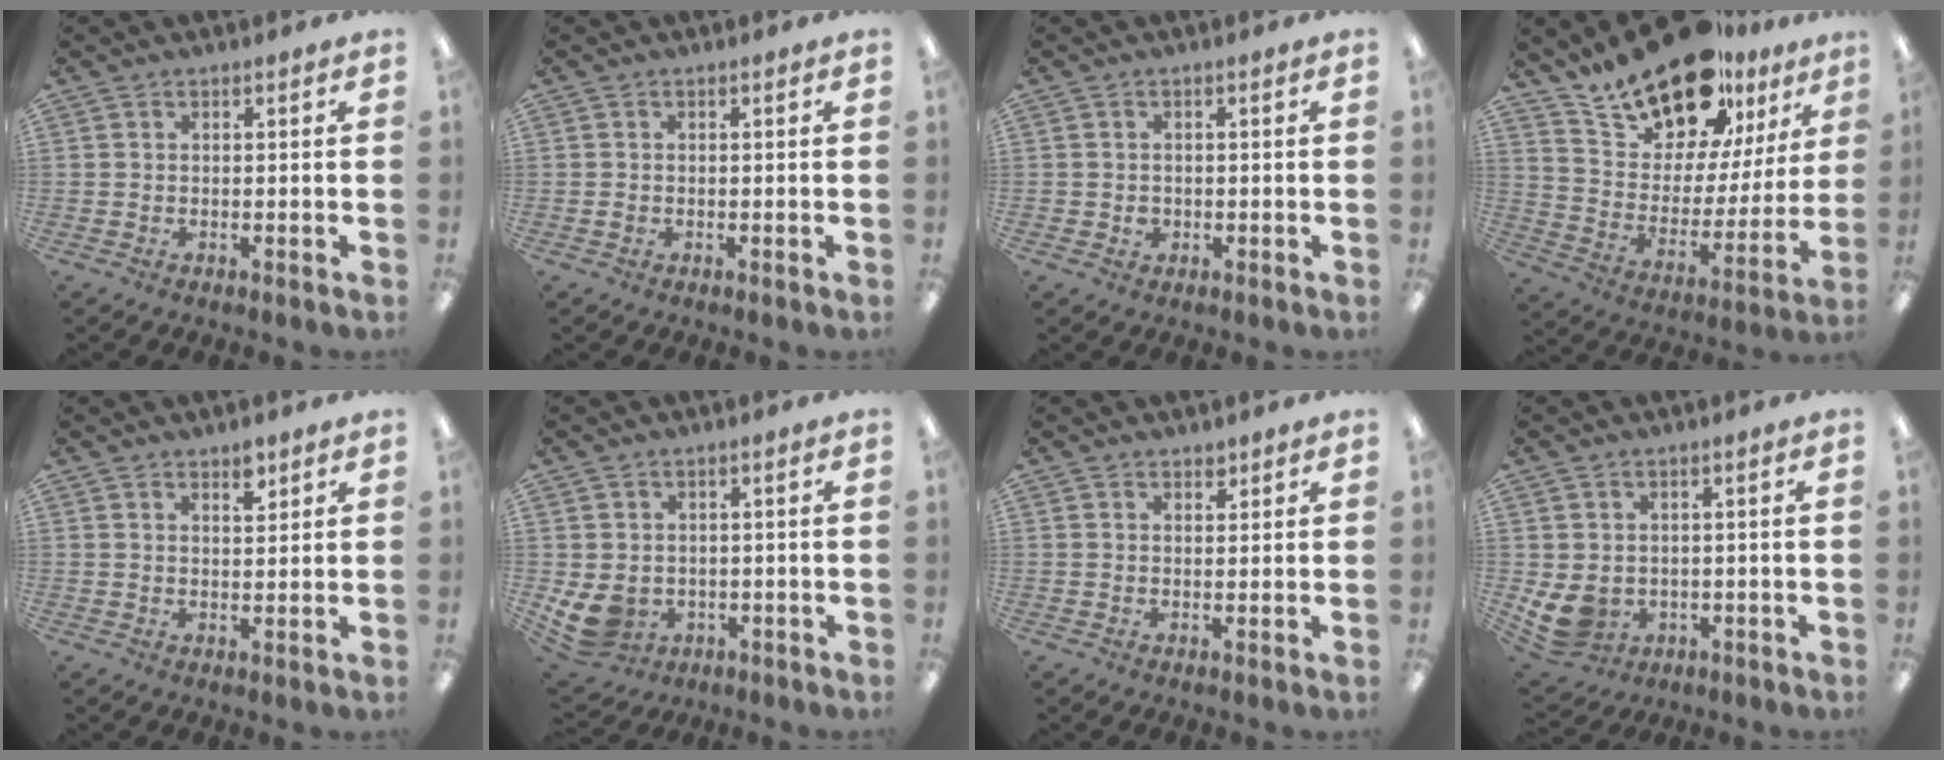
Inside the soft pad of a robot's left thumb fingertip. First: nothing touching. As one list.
[{"total": 0.6, "force": [-0.2, 0.5, 0.3], "torque": [-0.005, 0.002, -0.004]}, {"total": 1.8, "force": [-0.1, 1.6, 0.7], "torque": [-0.007, 0.001, -0.006]}, {"total": 19.8, "force": [16.7, 8.0, 7.0], "torque": [-0.135, -0.124, 0.300]}, {"total": 3.8, "force": [2.9, 1.7, 1.8], "torque": [-0.008, -0.018, 0.046]}, {"total": 6.4, "force": [-0.6, 5.4, 3.3], "torque": [-0.086, 0.000, -0.008]}, {"total": 1.8, "force": [1.6, 0.8, 0.4], "torque": [0.001, -0.005, 0.028]}, {"total": 6.4, "force": [0.0, 5.4, 3.4], "torque": [-0.088, -0.005, 0.002]}]